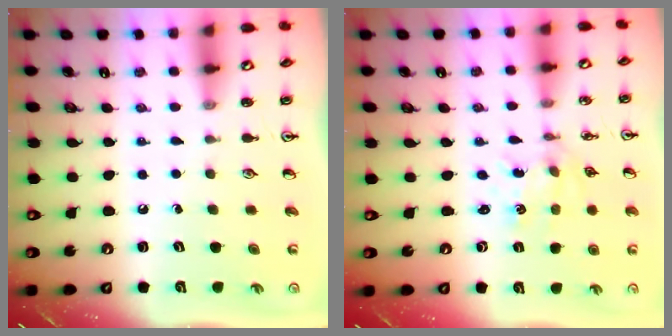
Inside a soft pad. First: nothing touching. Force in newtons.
{"total": 0.9, "press": 0.8, "slide": 0.2}